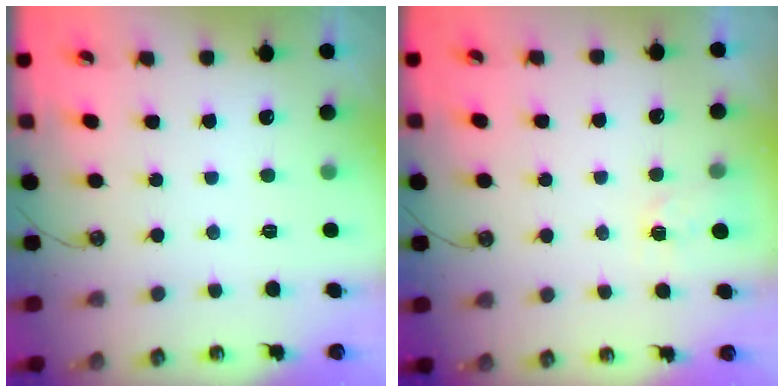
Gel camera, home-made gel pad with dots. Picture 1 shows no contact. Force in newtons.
{"total": 2.7, "press": 2.6, "slide": 0.4}